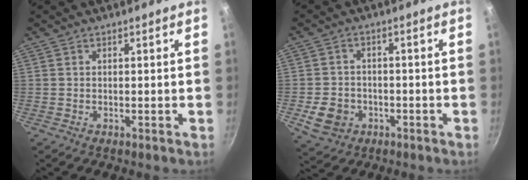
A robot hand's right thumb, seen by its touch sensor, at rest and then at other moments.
{"total": 7.1, "force": [-2.3, 5.8, 3.3], "torque": [-0.053, 0.019, -0.034]}